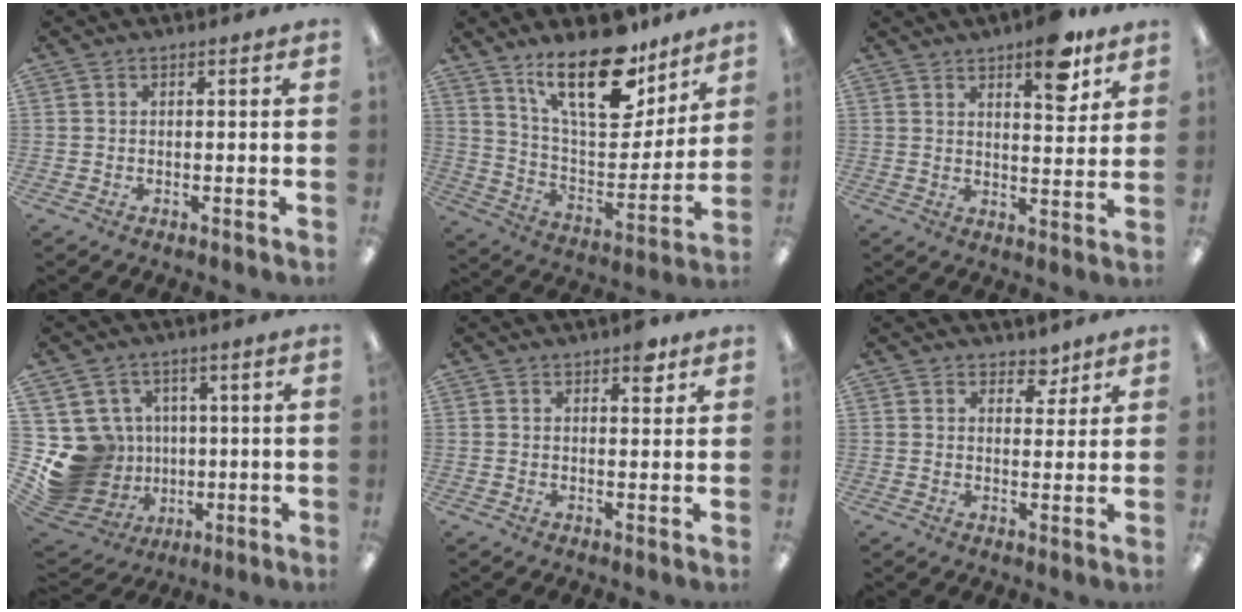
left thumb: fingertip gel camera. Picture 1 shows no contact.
{"total": 22.1, "force": [14.7, 9.3, 13.6], "torque": [-0.213, -0.091, 0.252]}
{"total": 10.0, "force": [6.7, 3.5, 6.6], "torque": [-0.071, -0.039, 0.105]}
{"total": 13.8, "force": [-0.7, 13.1, 4.3], "torque": [-0.112, -0.008, 0.009]}
{"total": 4.1, "force": [2.4, 1.9, 2.6], "torque": [-0.016, -0.011, 0.034]}
{"total": 4.3, "force": [3.4, 2.5, 1.1], "torque": [0.002, -0.020, 0.056]}